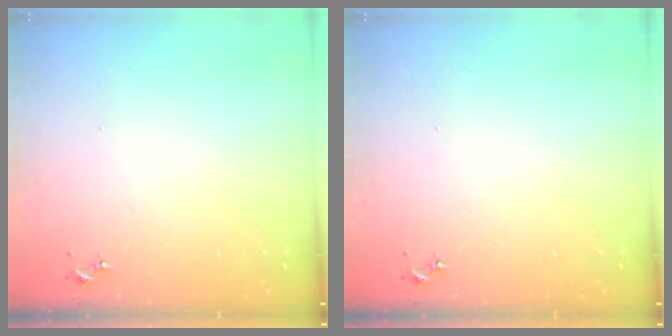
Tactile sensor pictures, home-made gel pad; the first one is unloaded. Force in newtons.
{"total": 0.0}